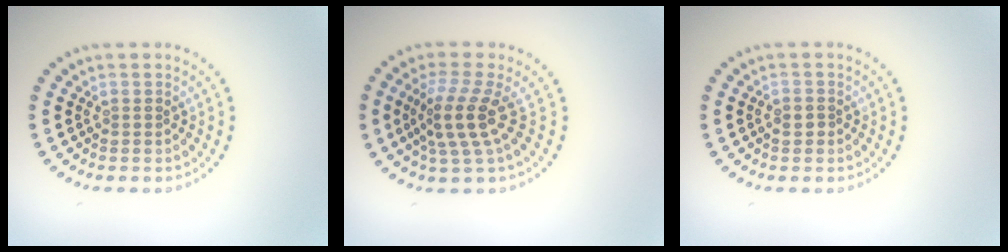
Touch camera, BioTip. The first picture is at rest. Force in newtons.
{"total": 3.8, "press": 2.9, "slide": 2.4}
{"total": 0.8, "press": 0.8, "slide": 0.2}